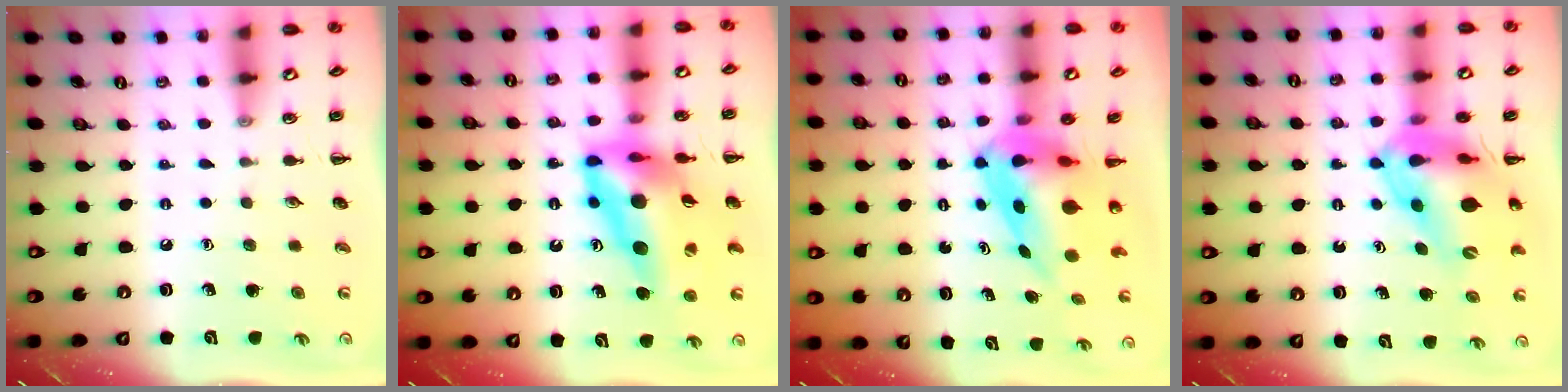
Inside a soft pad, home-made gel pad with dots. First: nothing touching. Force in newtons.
{"total": 18.9, "press": 18.0, "slide": 5.8}
{"total": 8.3, "press": 7.9, "slide": 2.7}
{"total": 15.7, "press": 15.1, "slide": 4.4}